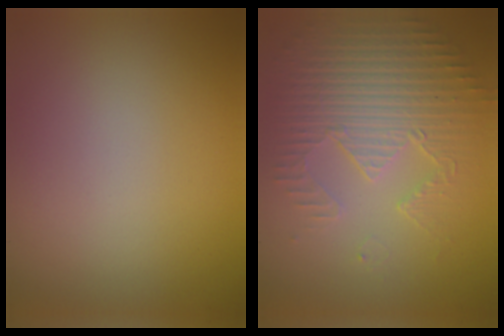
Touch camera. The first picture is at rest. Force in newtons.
{"total": 3.8, "press": 3.6, "slide": 1.3}